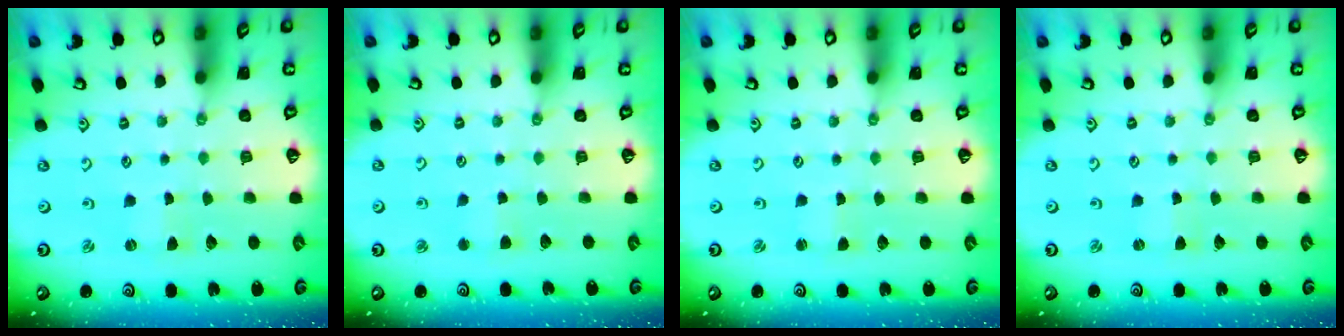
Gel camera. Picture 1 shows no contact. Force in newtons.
{"total": 2.6, "press": 2.6, "slide": 0.4}
{"total": 0.9, "press": 0.9, "slide": 0.0}
{"total": 0.0}